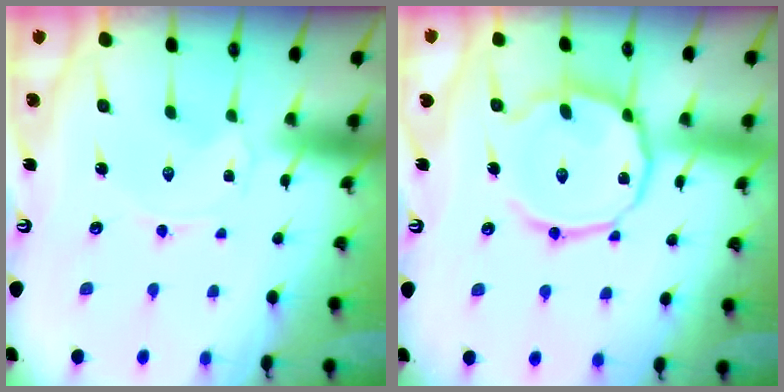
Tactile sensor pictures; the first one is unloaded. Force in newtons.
{"total": 15.6, "press": 15.5, "slide": 1.2}